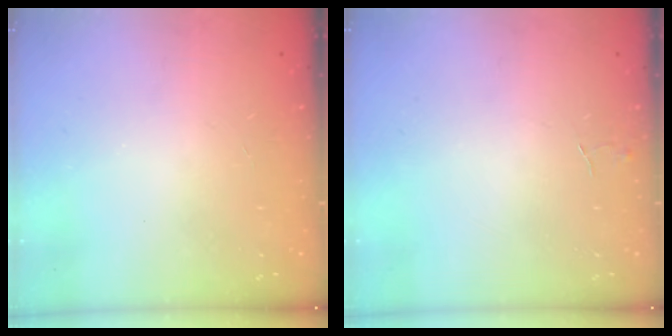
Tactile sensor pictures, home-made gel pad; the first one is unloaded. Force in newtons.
{"total": 4.0, "press": 4.0, "slide": 0.3}